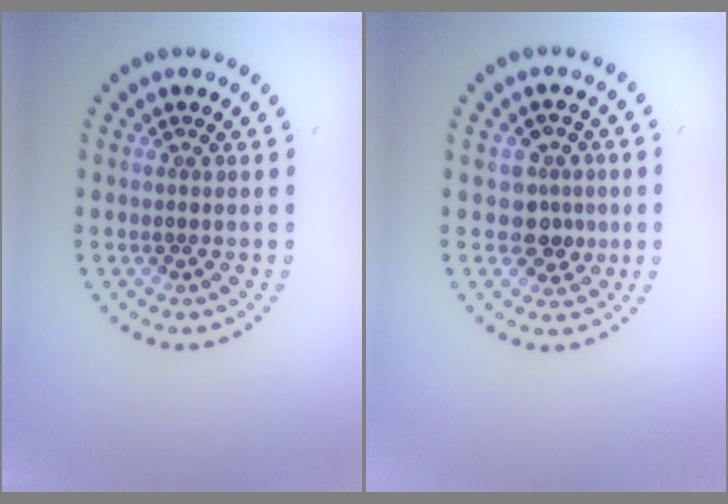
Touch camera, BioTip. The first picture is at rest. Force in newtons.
{"total": 2.8, "press": 2.5, "slide": 1.2}